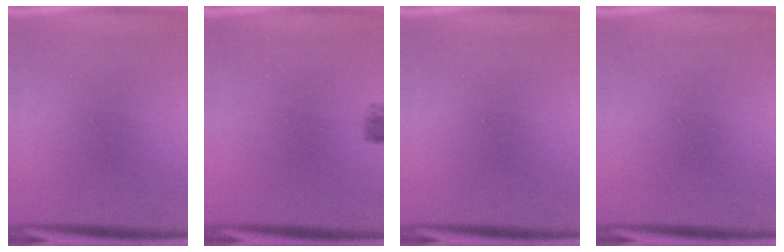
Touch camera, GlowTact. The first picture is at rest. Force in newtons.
{"total": 2.6}
{"total": 0.0}
{"total": 0.0}